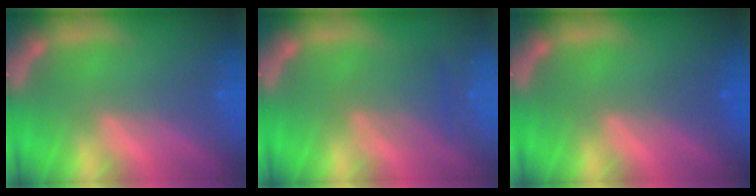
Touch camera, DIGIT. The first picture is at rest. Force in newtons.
{"total": 3.0}
{"total": 1.0}